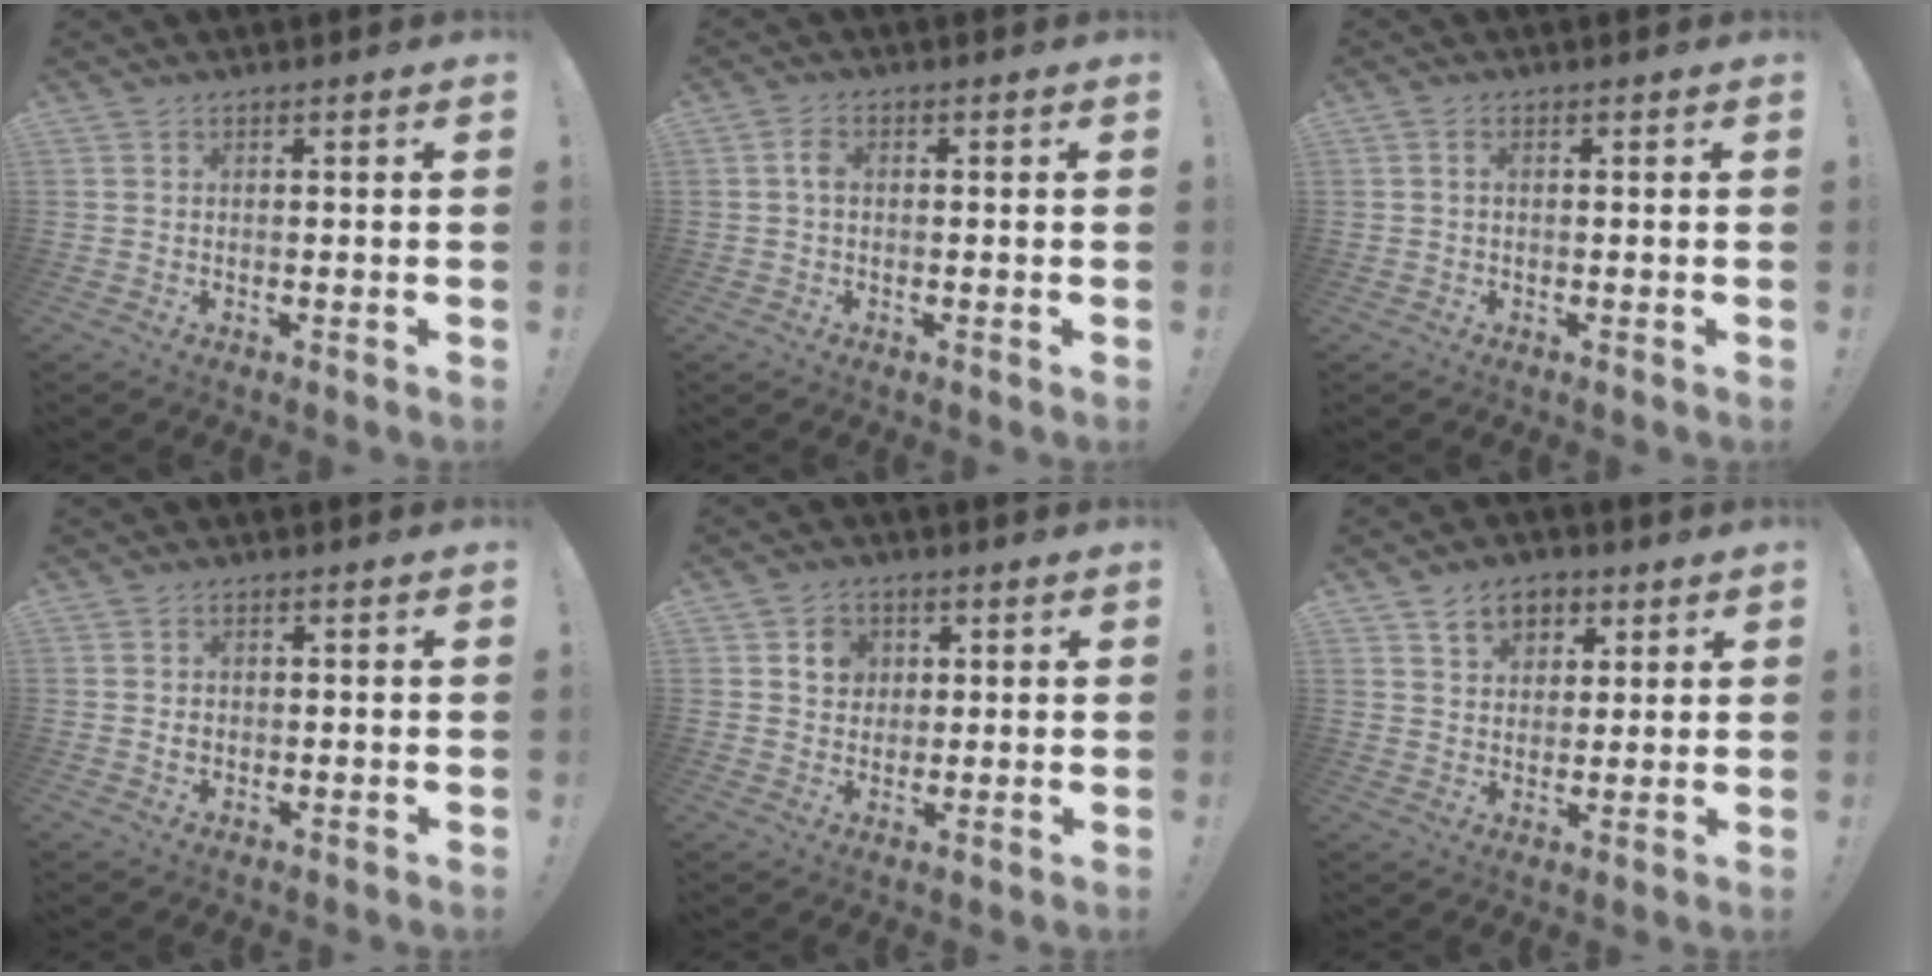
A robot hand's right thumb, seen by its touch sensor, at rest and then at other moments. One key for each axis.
{"total": 2.7, "fx": -0.1, "fy": 1.6, "fz": 2.1, "tx": -0.042, "ty": 0.010, "tz": -0.002}
{"total": 0.8, "fx": -0.2, "fy": 0.3, "fz": 0.7, "tx": -0.018, "ty": 0.004, "tz": -0.002}
{"total": 1.5, "fx": 0.0, "fy": 1.4, "fz": 0.4, "tx": 0.009, "ty": -0.002, "tz": -0.003}
{"total": 5.9, "fx": 2.1, "fy": 5.3, "fz": 1.6, "tx": -0.021, "ty": -0.005, "tz": 0.040}
{"total": 7.9, "fx": 4.4, "fy": 5.7, "fz": 3.1, "tx": -0.040, "ty": -0.022, "tz": 0.084}